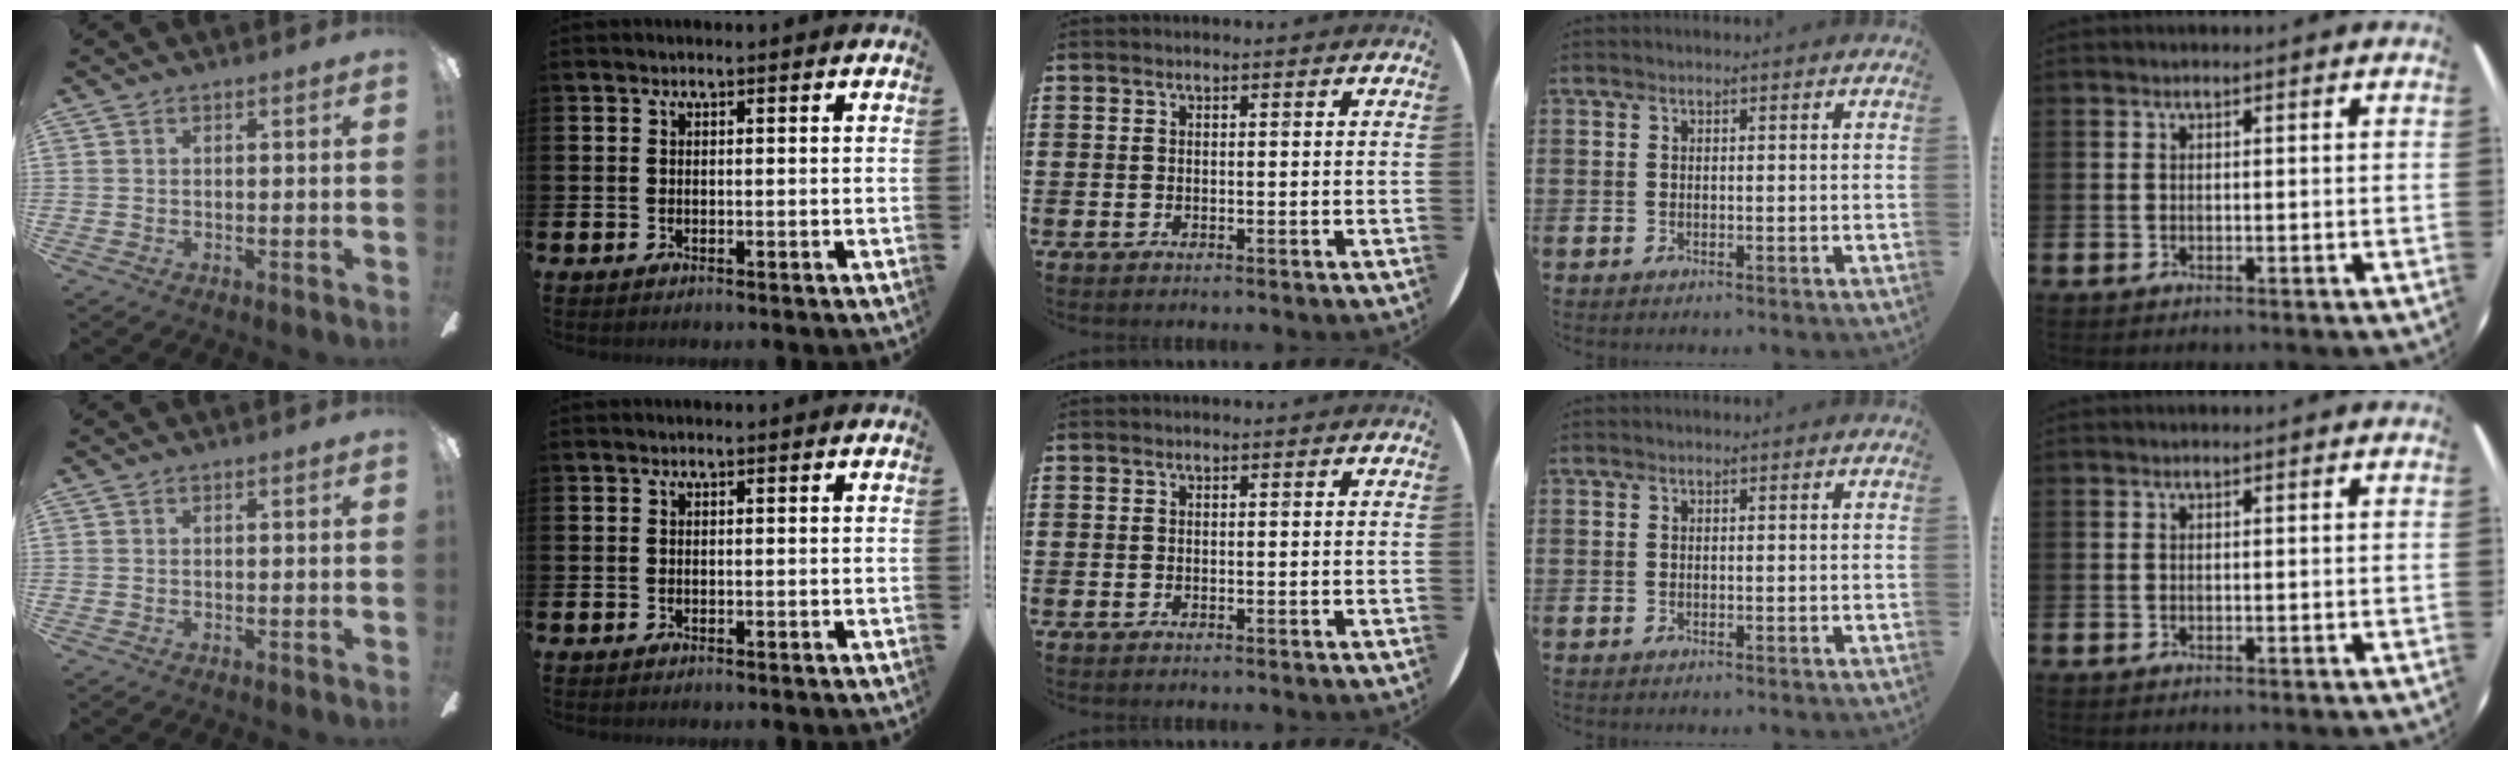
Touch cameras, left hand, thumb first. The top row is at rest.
{}